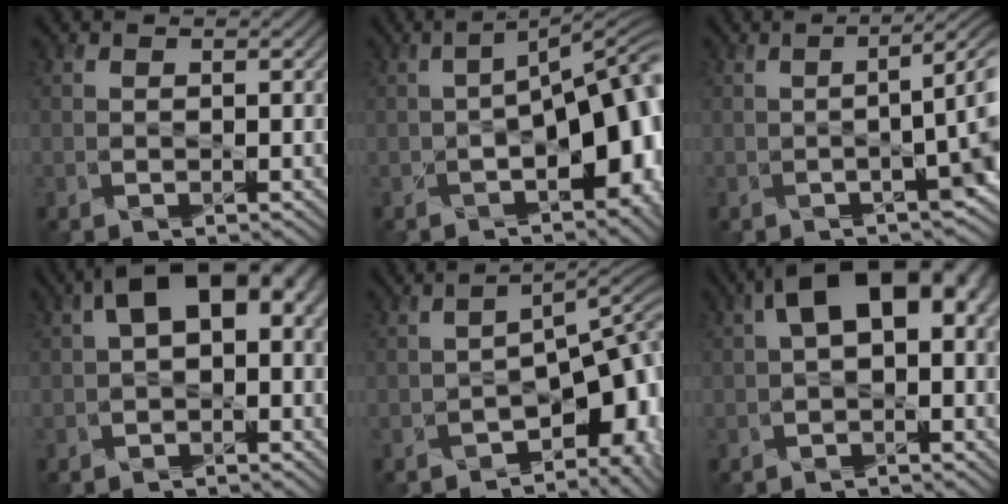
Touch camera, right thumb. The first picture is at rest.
{"total": 11.6, "force": [-2.4, 4.7, 10.3], "torque": [-0.136, -0.016, -0.023]}
{"total": 6.2, "force": [-0.6, 1.5, 6.0], "torque": [-0.072, -0.004, -0.008]}
{"total": 7.7, "force": [1.2, 4.2, 6.4], "torque": [-0.115, 0.008, 0.018]}
{"total": 9.1, "force": [-5.4, 3.7, 6.3], "torque": [-0.077, -0.012, -0.074]}
{"total": 9.0, "force": [1.6, 4.9, 7.4], "torque": [-0.128, 0.008, 0.024]}